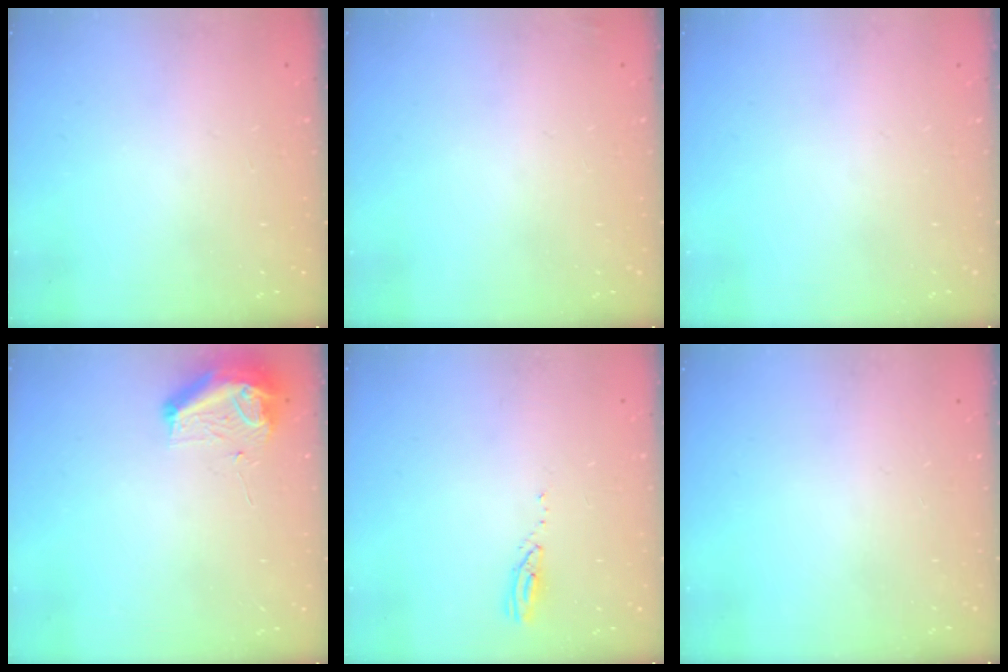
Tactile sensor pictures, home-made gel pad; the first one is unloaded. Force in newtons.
{"total": 2.3, "press": 2.2, "slide": 0.8}
{"total": 0.0}
{"total": 9.0, "press": 8.9, "slide": 1.1}
{"total": 3.2, "press": 3.2, "slide": 0.2}
{"total": 0.0}